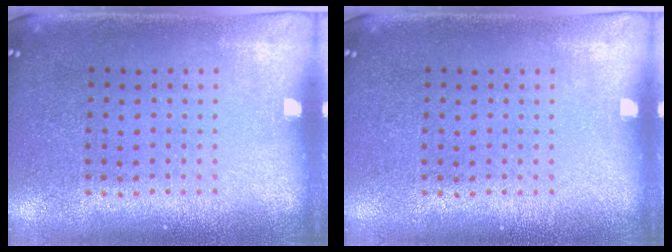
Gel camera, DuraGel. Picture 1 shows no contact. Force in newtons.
{"total": 0.0}